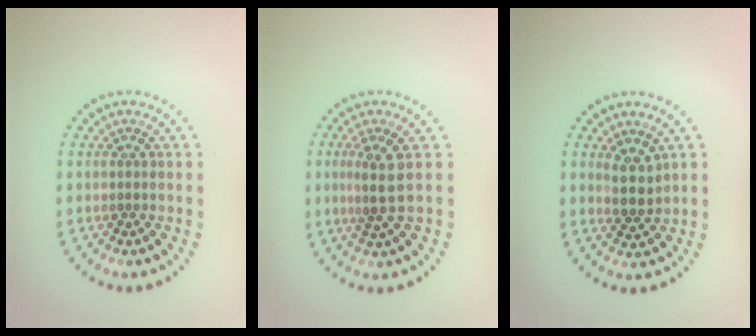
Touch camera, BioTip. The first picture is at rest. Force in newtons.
{"total": 2.6, "press": 2.3, "slide": 1.2}
{"total": 2.5, "press": 2.2, "slide": 1.2}